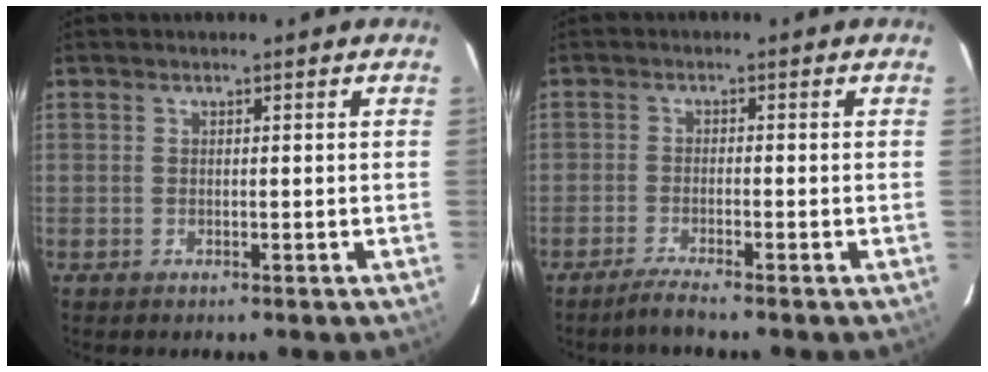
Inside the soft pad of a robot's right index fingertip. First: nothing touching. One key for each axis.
{"total": 4.0, "fx": -3.3, "fy": -0.9, "fz": 2.1, "tx": -0.044, "ty": -0.012, "tz": -0.068}